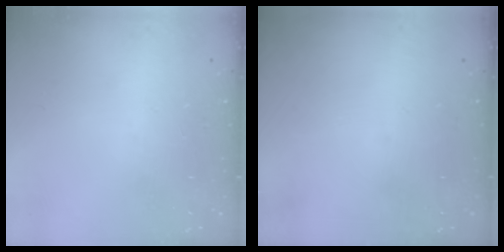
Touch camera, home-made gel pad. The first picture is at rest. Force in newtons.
{"total": 0.0}